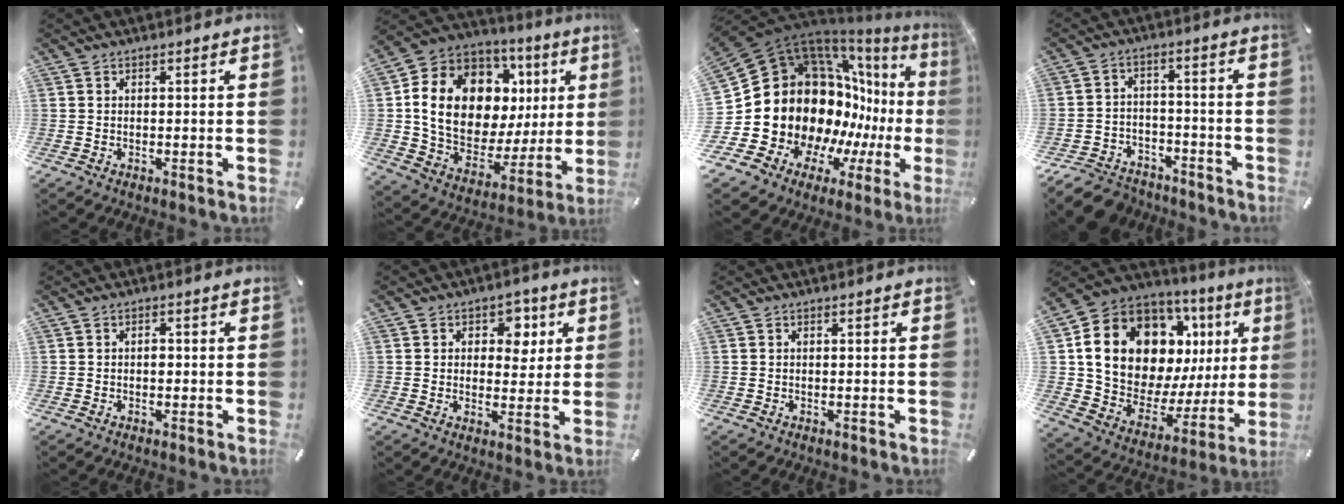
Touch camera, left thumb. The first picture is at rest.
{"total": 18.2, "force": [5.5, 13.1, 11.3], "torque": [-0.212, -0.042, 0.103]}
{"total": 27.5, "force": [0.3, 21.0, 17.8], "torque": [-0.327, -0.088, 0.074]}
{"total": 8.2, "force": [-6.3, 4.6, 2.5], "torque": [-0.041, 0.037, -0.115]}
{"total": 1.3, "force": [-0.2, 0.9, 1.0], "torque": [-0.019, 0.002, -0.005]}
{"total": 6.8, "force": [2.3, 5.3, 3.6], "torque": [-0.031, -0.005, 0.029]}
{"total": 0.0}
{"total": 20.1, "force": [9.1, 13.2, 12.2], "torque": [-0.204, -0.066, 0.173]}